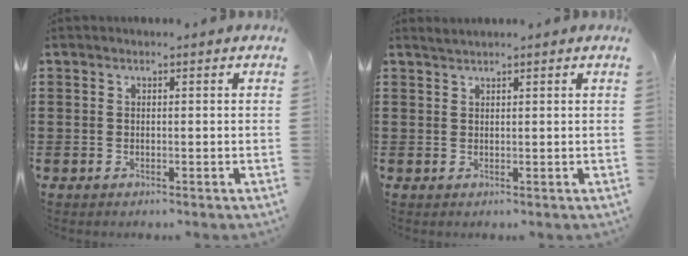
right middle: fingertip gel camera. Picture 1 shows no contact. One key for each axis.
{"total": 1.0, "fx": 1.0, "fy": -0.1, "fz": 0.2, "tx": -0.006, "ty": -0.001, "tz": 0.019}